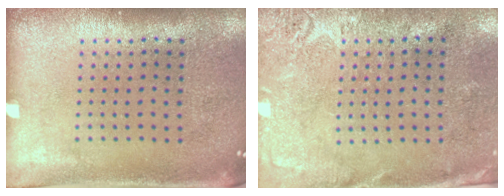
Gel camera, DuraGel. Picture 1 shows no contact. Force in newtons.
{"total": 2.6, "press": 2.2, "slide": 1.4}